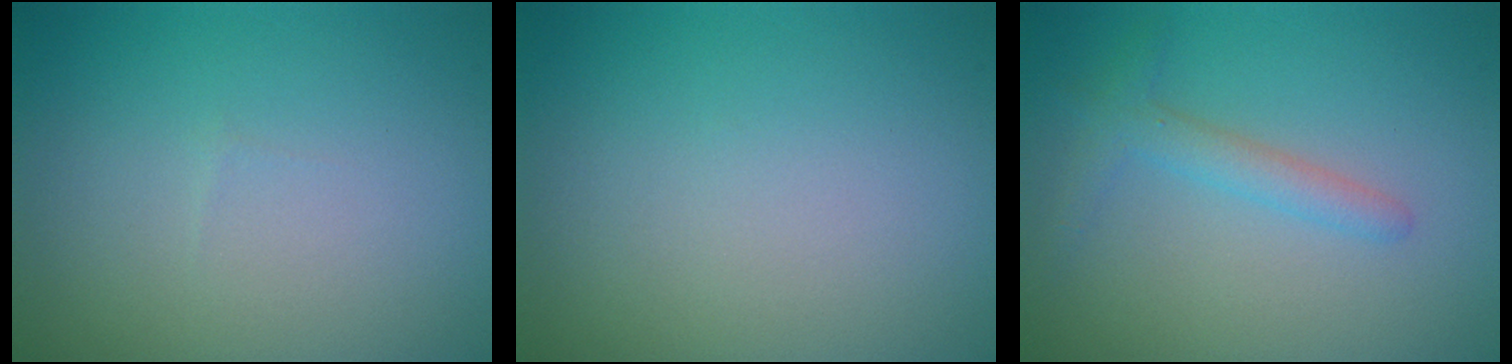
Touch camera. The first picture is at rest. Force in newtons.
{"total": 0.0}
{"total": 2.1, "press": 2.1, "slide": 0.0}